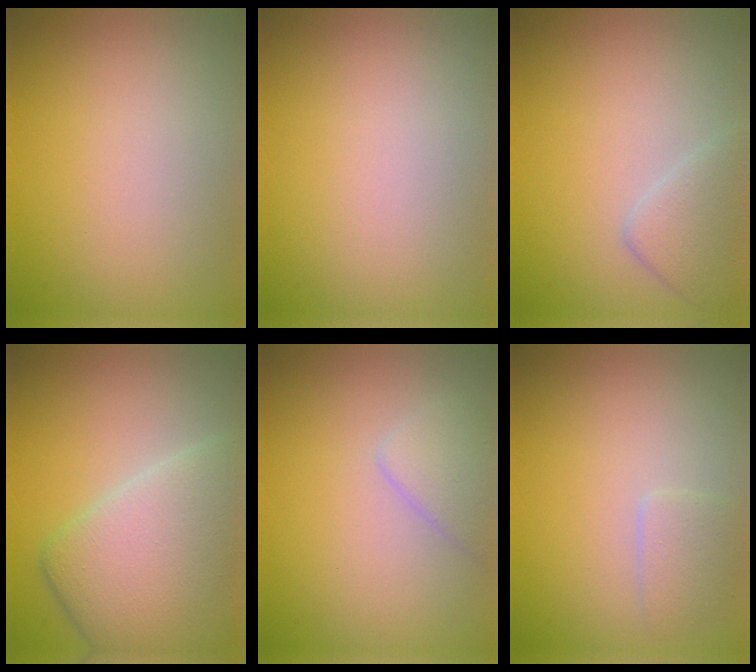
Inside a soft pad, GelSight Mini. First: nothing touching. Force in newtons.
{"total": 0.0}
{"total": 2.7, "press": 2.7, "slide": 0.1}
{"total": 8.0, "press": 8.0, "slide": 0.5}
{"total": 1.8, "press": 1.8, "slide": 0.1}
{"total": 1.6, "press": 1.5, "slide": 0.2}